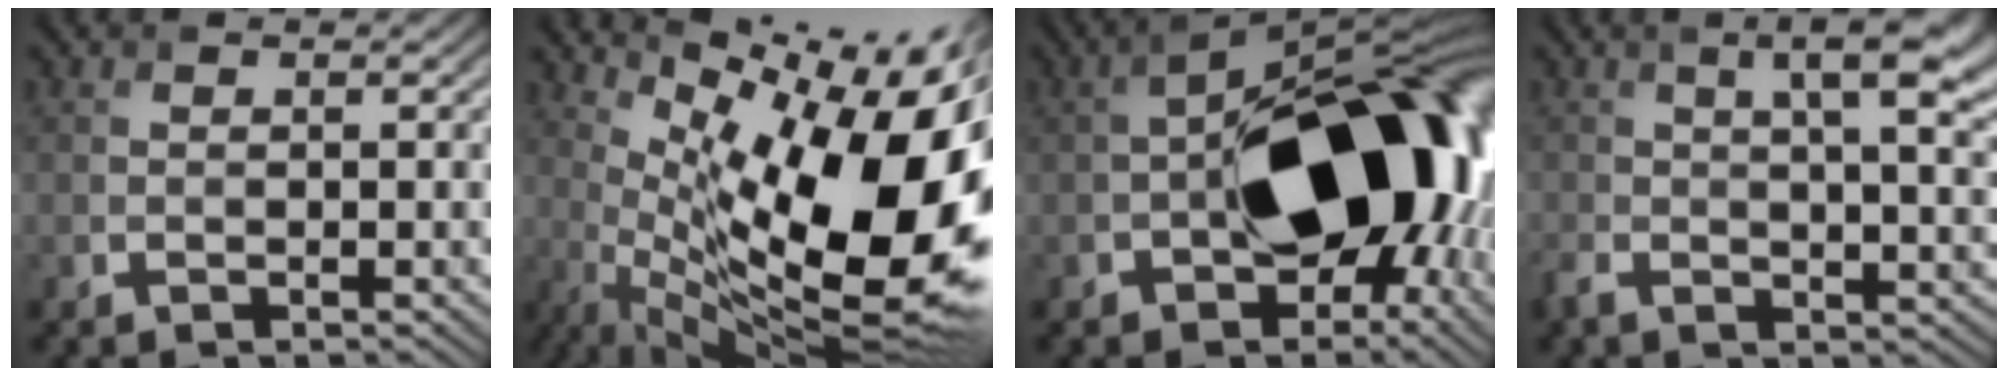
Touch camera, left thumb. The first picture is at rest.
{"total": 18.8, "force": [3.2, 7.1, 17.1], "torque": [-0.264, -0.016, 0.073]}
{"total": 15.7, "force": [-2.0, 9.2, 12.6], "torque": [-0.186, -0.014, -0.034]}
{"total": 9.1, "force": [1.7, 3.5, 8.2], "torque": [-0.150, -0.005, 0.029]}